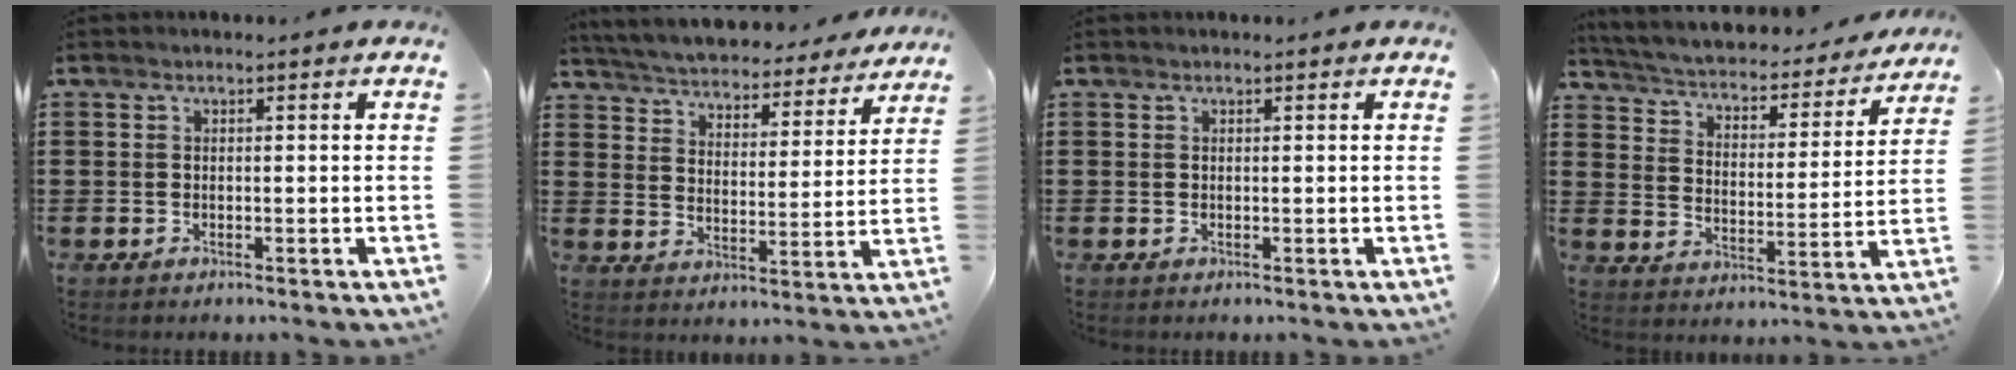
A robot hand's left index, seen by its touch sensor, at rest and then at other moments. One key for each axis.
{"total": 4.8, "fx": 4.7, "fy": -0.1, "fz": 0.2, "tx": -0.030, "ty": -0.042, "tz": 0.078}
{"total": 0.0}
{"total": 2.6, "fx": 2.4, "fy": 0.7, "fz": 0.7, "tx": -0.032, "ty": -0.026, "tz": 0.029}